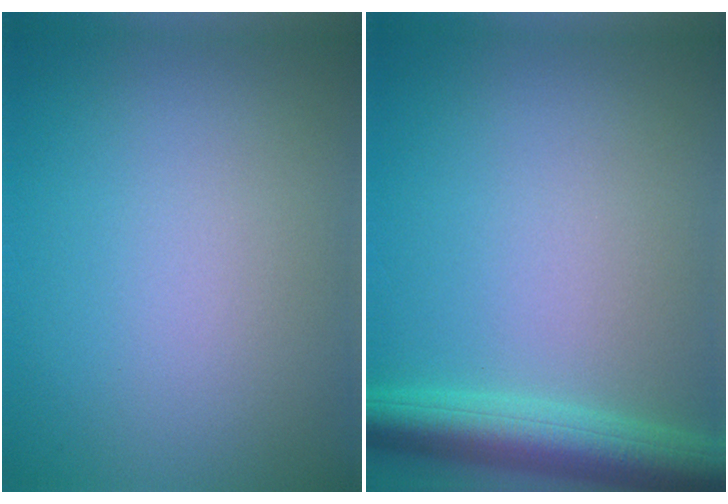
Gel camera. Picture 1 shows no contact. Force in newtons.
{"total": 5.4, "press": 5.4, "slide": 0.4}